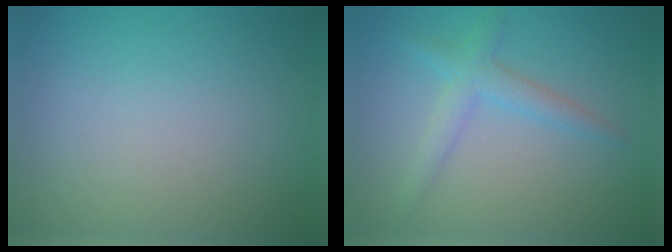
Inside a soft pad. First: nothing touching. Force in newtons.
{"total": 2.5, "press": 2.5, "slide": 0.1}